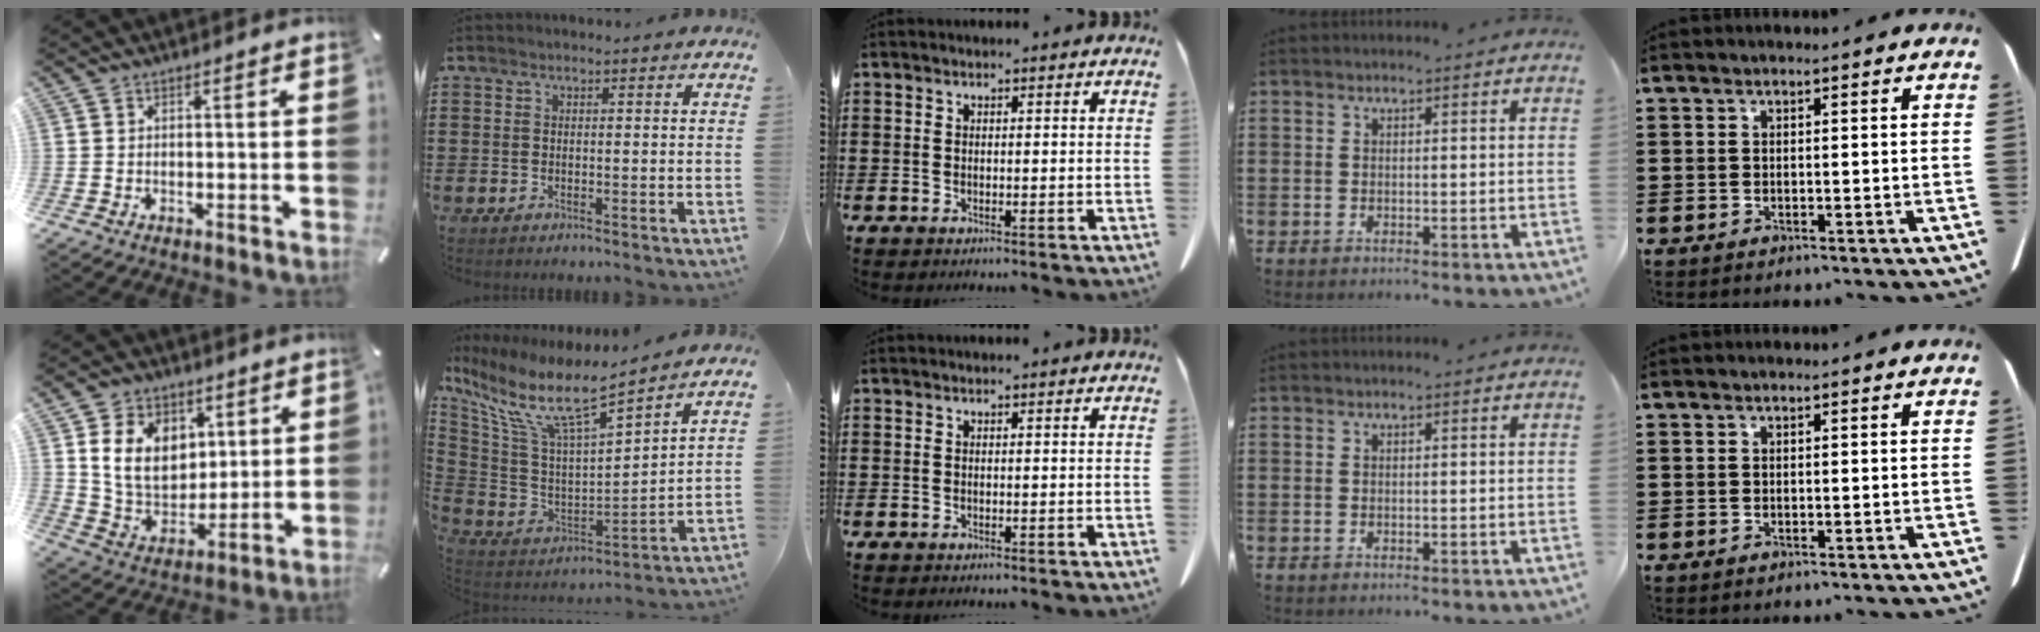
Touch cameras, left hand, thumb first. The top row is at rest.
{"thumb": {"total": 13.2, "force": [4.4, 10.5, 6.6], "torque": [-0.135, -0.014, 0.084]}, "index": {"total": 10.2, "force": [7.0, 1.5, 7.3], "torque": [-0.167, -0.051, 0.114]}}